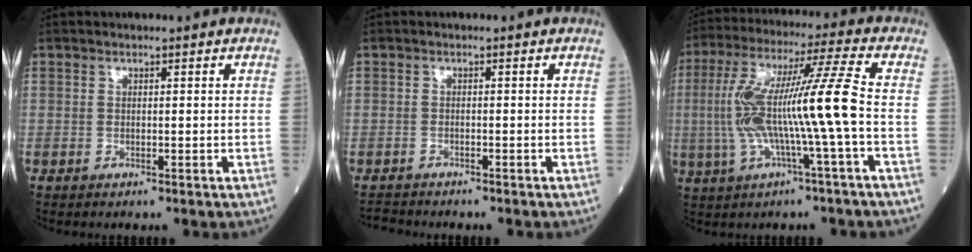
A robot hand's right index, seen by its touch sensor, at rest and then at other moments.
{"total": 2.0, "force": [-1.9, 0.3, -0.4], "torque": [0.007, -0.008, -0.034]}
{"total": 14.3, "force": [-1.6, -0.9, 14.2], "torque": [-0.281, 0.020, -0.034]}